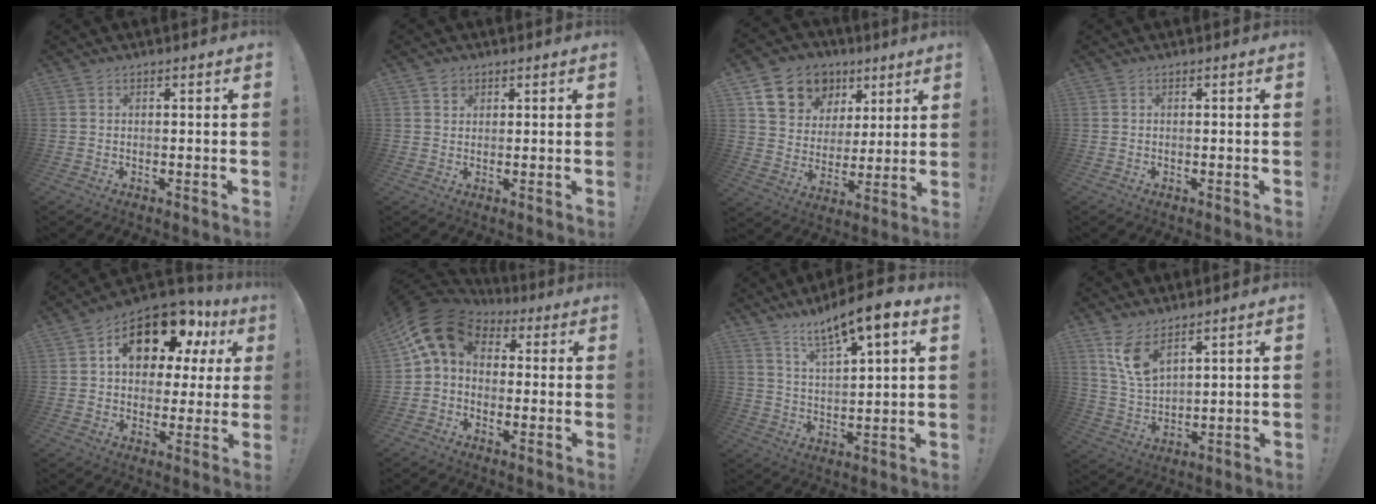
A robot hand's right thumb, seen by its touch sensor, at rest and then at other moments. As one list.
[{"total": 2.0, "force": [1.4, 1.5, 0.2], "torque": [0.017, -0.012, 0.021]}, {"total": 14.9, "force": [7.9, 11.6, 4.9], "torque": [-0.072, -0.040, 0.164]}, {"total": 0.0}, {"total": 16.2, "force": [7.8, 9.1, 10.9], "torque": [-0.163, -0.044, 0.128]}, {"total": 13.9, "force": [4.8, 9.6, 8.8], "torque": [-0.151, -0.013, 0.092]}, {"total": 10.8, "force": [8.2, 1.7, 6.9], "torque": [-0.113, -0.053, 0.135]}, {"total": 9.0, "force": [6.4, 3.5, 5.3], "torque": [-0.096, -0.035, 0.121]}]